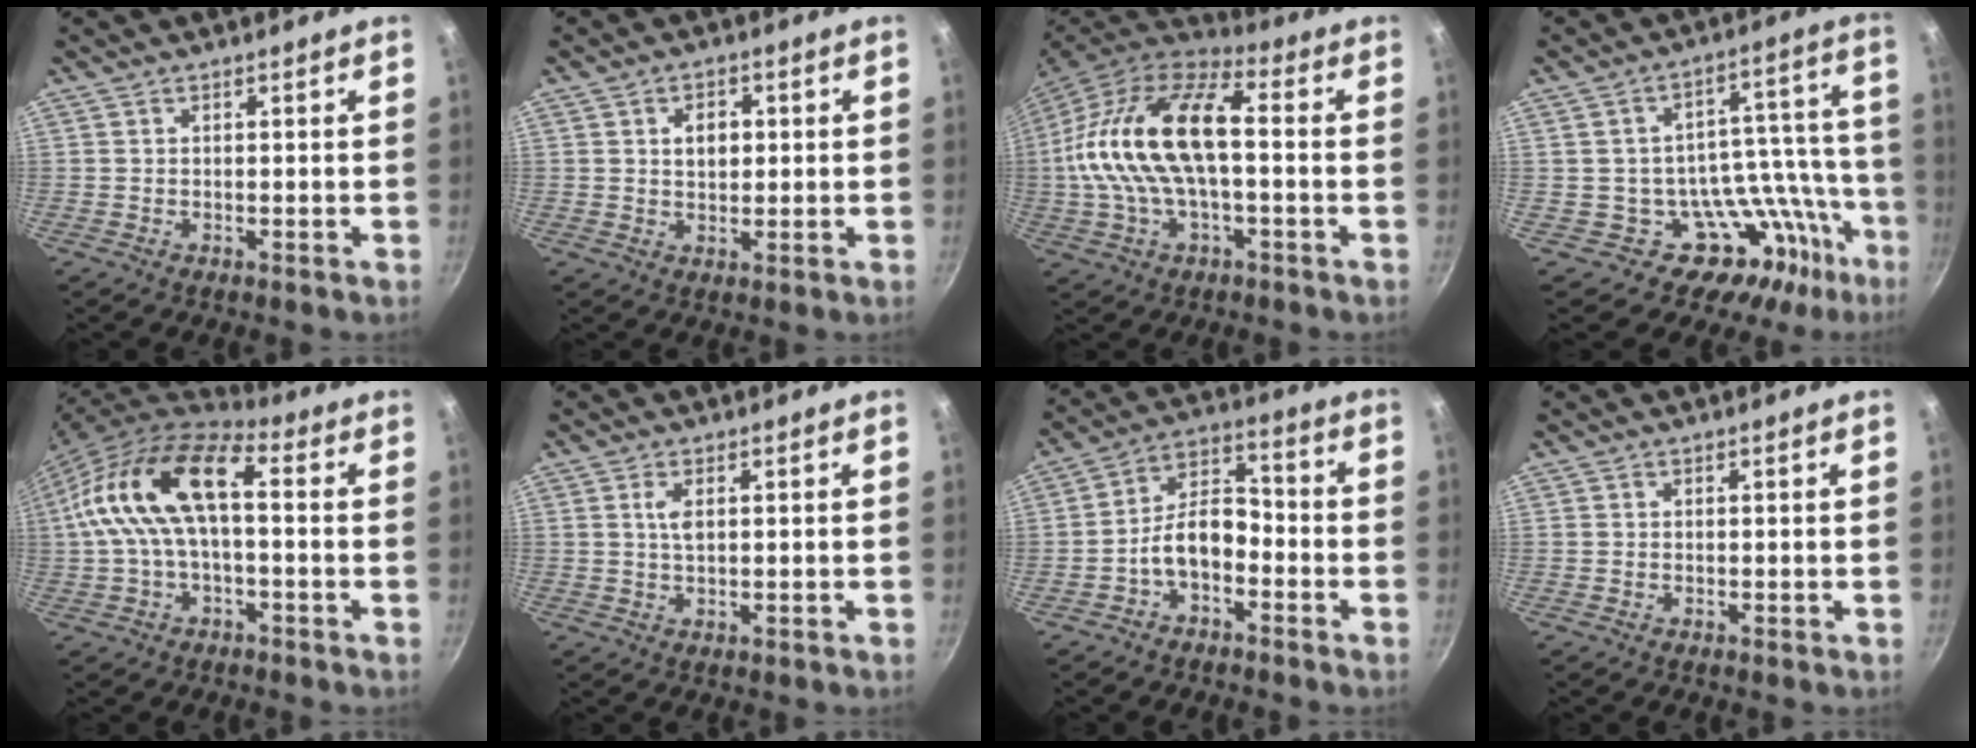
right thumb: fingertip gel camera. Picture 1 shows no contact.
{"total": 4.7, "force": [1.0, 3.2, 3.2], "torque": [-0.033, 0.001, 0.016]}
{"total": 21.0, "force": [0.1, 10.3, 18.3], "torque": [-0.338, 0.036, -0.011]}
{"total": 15.0, "force": [-9.0, 11.1, 4.8], "torque": [0.044, 0.102, -0.137]}
{"total": 16.3, "force": [0.7, 8.1, 14.2], "torque": [-0.258, 0.041, -0.001]}
{"total": 2.5, "force": [0.6, 1.0, 2.3], "torque": [-0.045, 0.001, 0.013]}
{"total": 9.0, "force": [-3.8, 5.3, 6.2], "torque": [-0.089, 0.058, -0.077]}
{"total": 0.0}